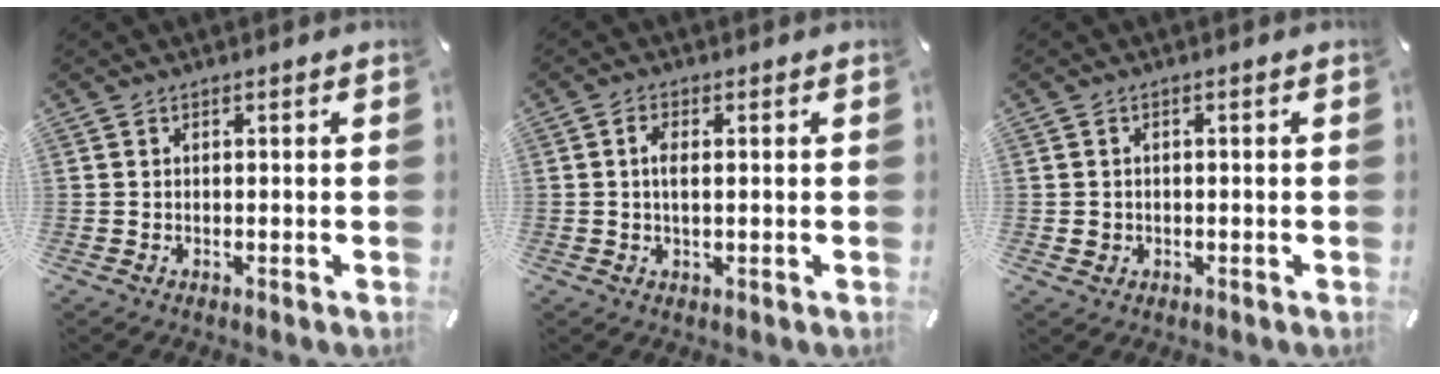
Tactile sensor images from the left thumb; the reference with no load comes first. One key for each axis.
{"total": 3.3, "fx": 0.4, "fy": 1.4, "fz": 2.9, "tx": -0.067, "ty": 0.002, "tz": 0.002}
{"total": 1.7, "fx": -0.2, "fy": 1.6, "fz": 0.5, "tx": -0.012, "ty": 0.006, "tz": -0.007}